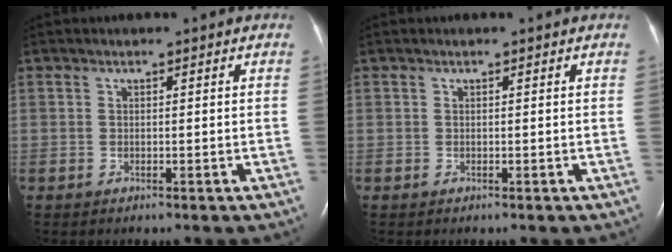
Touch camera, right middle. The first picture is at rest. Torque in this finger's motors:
{"motor_torque": [-0.01, 0.01, 0.00, 0.00]}